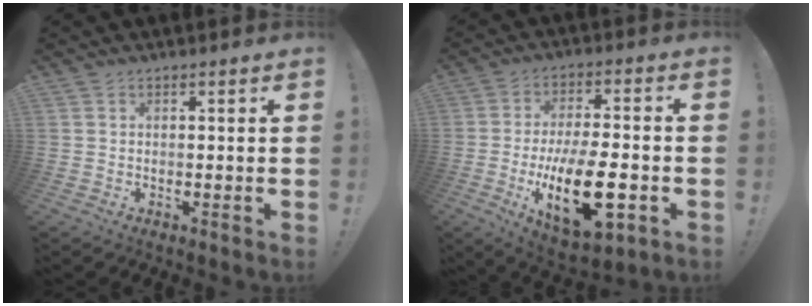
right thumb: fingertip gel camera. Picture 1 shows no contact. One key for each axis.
{"total": 20.9, "fx": -5.7, "fy": 9.1, "fz": 18.0, "tx": -0.297, "ty": 0.009, "tz": -0.083}